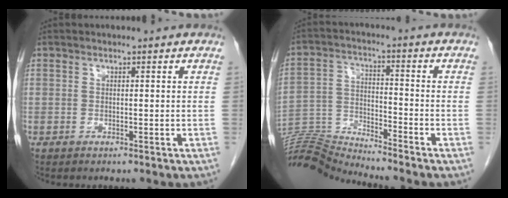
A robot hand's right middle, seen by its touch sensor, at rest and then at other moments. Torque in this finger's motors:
{"motor_torque": [-0.21, -0.50, -0.07, 0.03]}